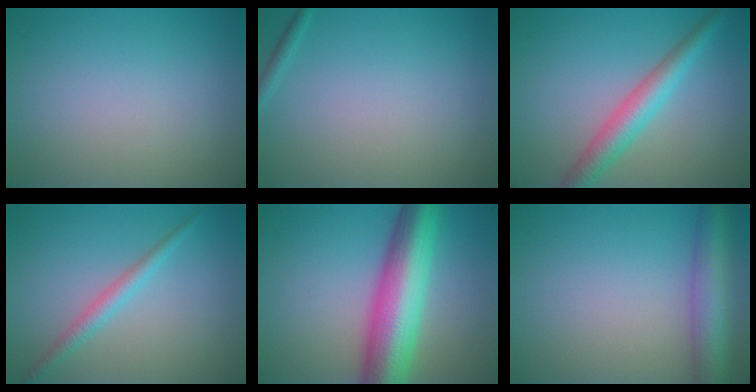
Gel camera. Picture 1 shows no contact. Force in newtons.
{"total": 0.8, "press": 0.8, "slide": 0.0}
{"total": 4.0, "press": 4.0, "slide": 0.1}
{"total": 2.0, "press": 2.0, "slide": 0.0}
{"total": 10.1, "press": 10.1, "slide": 0.2}
{"total": 5.1, "press": 5.1, "slide": 0.2}